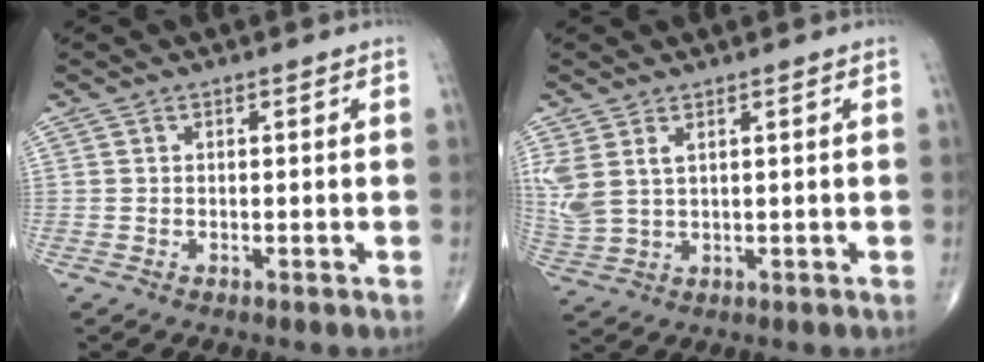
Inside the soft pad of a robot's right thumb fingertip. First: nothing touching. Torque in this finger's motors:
{"motor_torque": [-0.58, 0.78, 0.45, 0.44, 0.05]}